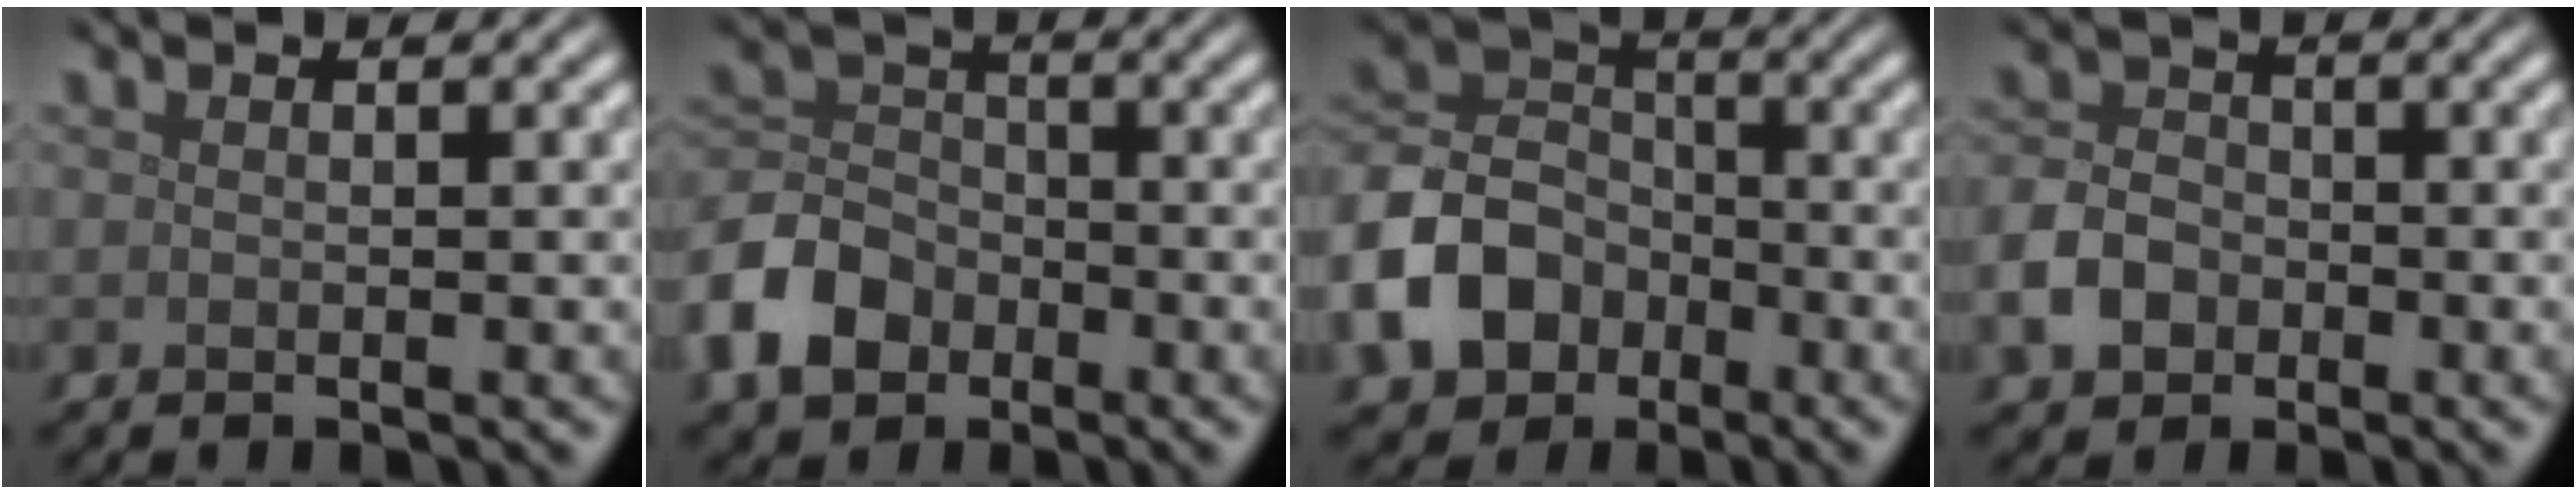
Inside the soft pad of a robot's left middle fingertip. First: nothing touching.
{"total": 6.0, "force": [-3.2, 4.4, 2.6], "torque": [-0.057, 0.005, -0.080]}
{"total": 8.7, "force": [-3.9, 6.5, 4.3], "torque": [-0.091, -0.001, -0.090]}
{"total": 4.0, "force": [-1.7, 3.0, 1.9], "torque": [-0.041, 0.002, -0.040]}